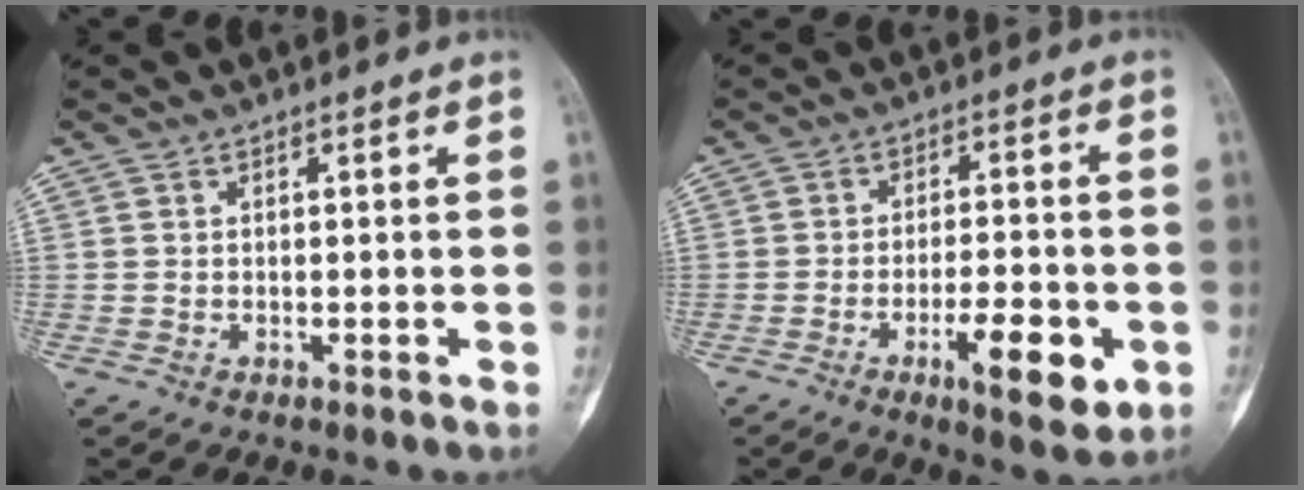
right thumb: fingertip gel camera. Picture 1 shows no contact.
{"total": 10.4, "force": [-3.9, 3.4, 9.0], "torque": [-0.134, 0.009, -0.056]}